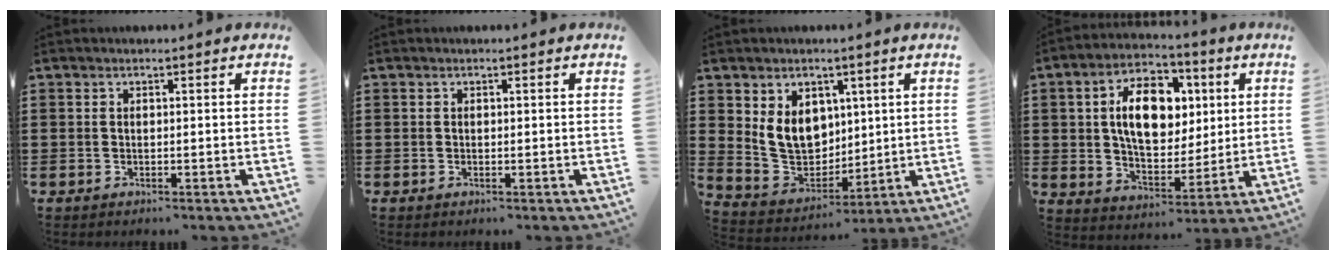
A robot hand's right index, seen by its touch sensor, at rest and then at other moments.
{"total": 0.0}
{"total": 8.9, "force": [2.6, 7.4, 4.2], "torque": [-0.105, -0.001, 0.052]}
{"total": 12.6, "force": [2.6, 7.5, 9.7], "torque": [-0.176, 0.012, 0.043]}